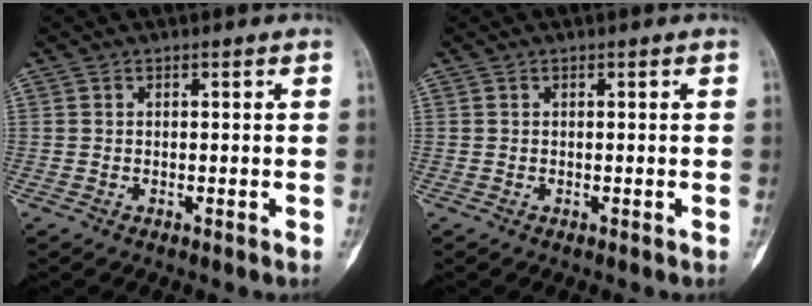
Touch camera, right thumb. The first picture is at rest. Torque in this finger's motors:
{"motor_torque": [0.61, 0.61, 0.10, 0.04, 0.00]}